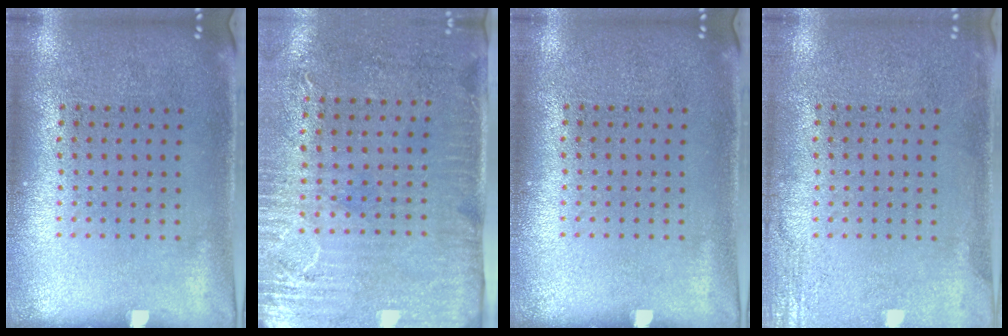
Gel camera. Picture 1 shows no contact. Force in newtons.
{"total": 3.0, "press": 2.5, "slide": 1.7}
{"total": 0.0}
{"total": 2.2, "press": 2.2, "slide": 0.4}